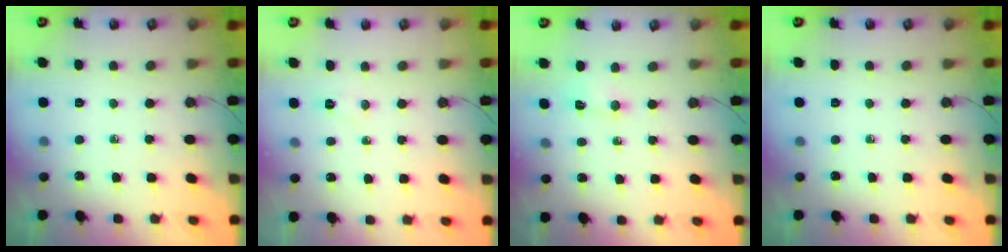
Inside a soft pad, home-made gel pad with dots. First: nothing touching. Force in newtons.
{"total": 3.6, "press": 3.6, "slide": 0.5}
{"total": 2.7, "press": 2.7, "slide": 0.4}
{"total": 0.0}